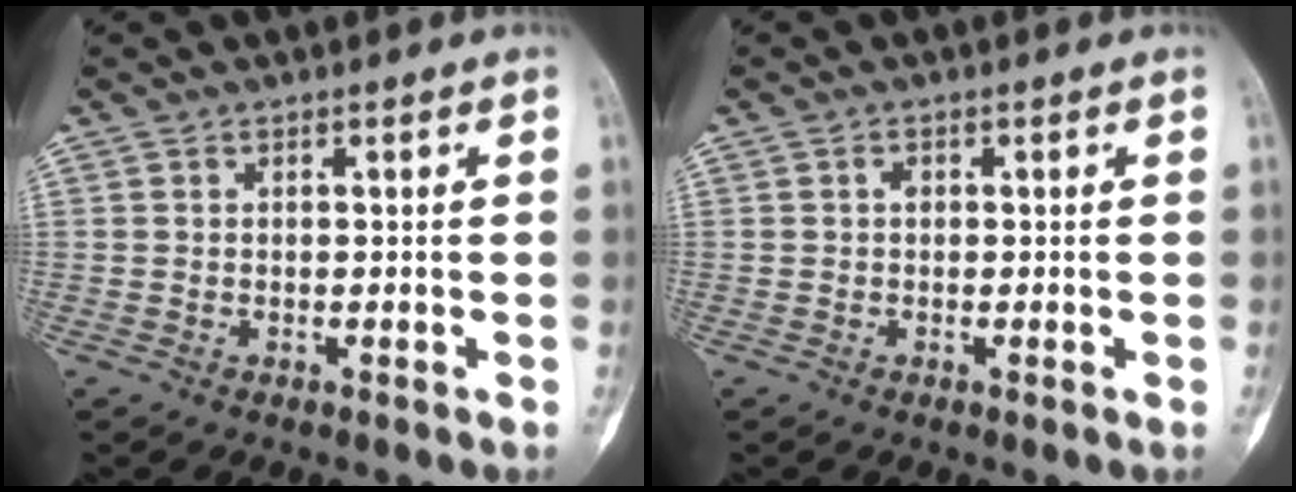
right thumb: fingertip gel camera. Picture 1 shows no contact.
{"total": 0.9, "force": [0.2, 0.7, 0.6], "torque": [-0.004, 0.003, -0.001]}